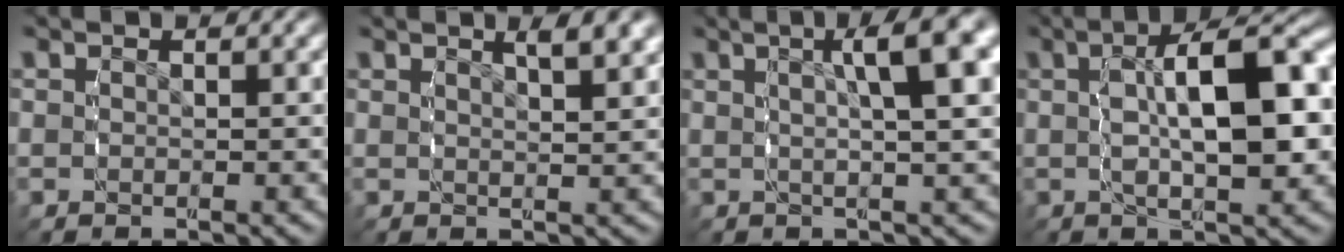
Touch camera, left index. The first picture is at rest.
{"total": 2.2, "force": [1.7, -0.1, 1.4], "torque": [-0.023, -0.003, 0.030]}
{"total": 6.0, "force": [2.2, 1.4, 5.4], "torque": [-0.072, 0.018, 0.029]}
{"total": 8.9, "force": [0.4, 3.4, 8.2], "torque": [-0.132, 0.012, 0.009]}